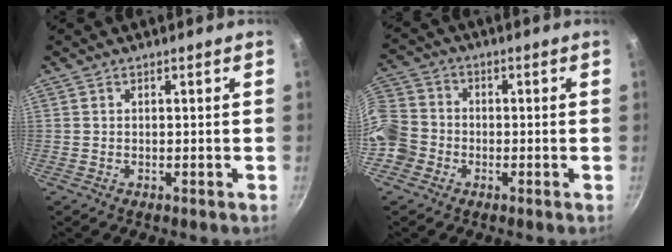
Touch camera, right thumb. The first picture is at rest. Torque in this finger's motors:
{"motor_torque": [0.69, 2.17, 0.21, -0.10, 0.24]}